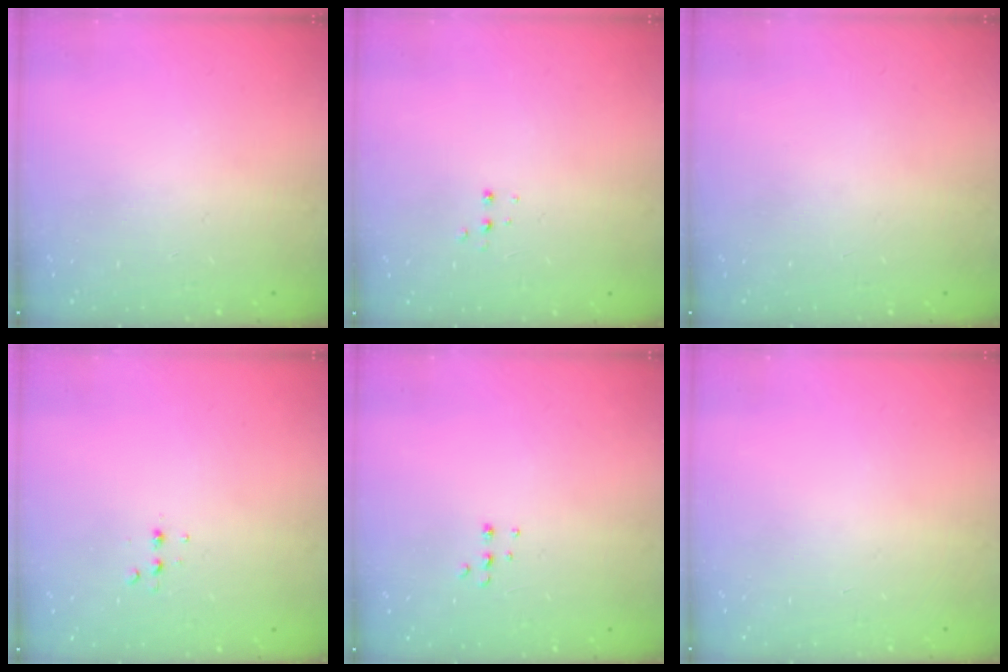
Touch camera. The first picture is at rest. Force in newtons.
{"total": 2.7, "press": 2.7, "slide": 0.5}
{"total": 0.0}
{"total": 3.6, "press": 3.5, "slide": 1.1}
{"total": 4.5, "press": 4.4, "slide": 0.8}
{"total": 0.0}